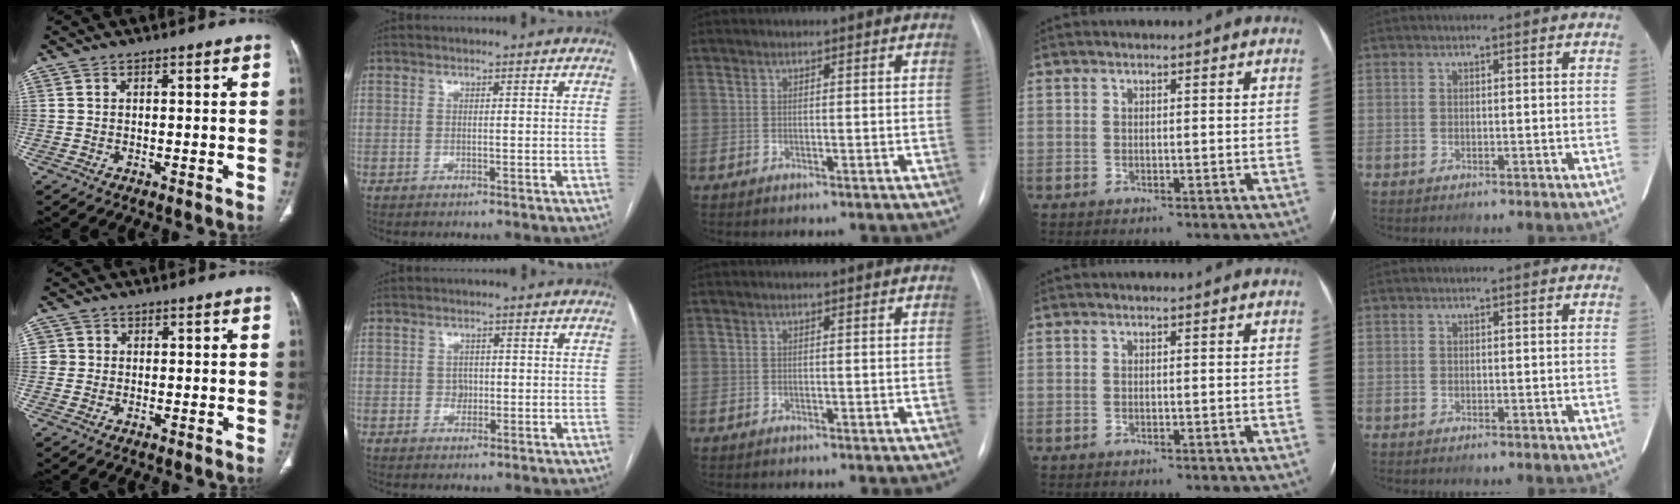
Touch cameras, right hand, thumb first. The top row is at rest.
{"thumb": {"total": 1.8, "force": [0.1, 1.8, 0.1], "torque": [0.012, 0.006, -0.001]}, "index": {"total": 1.6, "force": [-0.1, 1.4, 0.8], "torque": [-0.011, 0.003, 0.000]}}